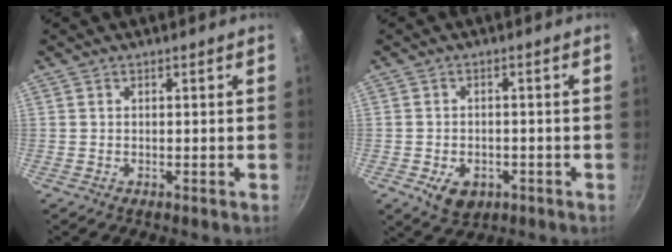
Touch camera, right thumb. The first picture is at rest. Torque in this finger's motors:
{"motor_torque": [0.87, 0.67, 0.14, -0.38, 0.01]}